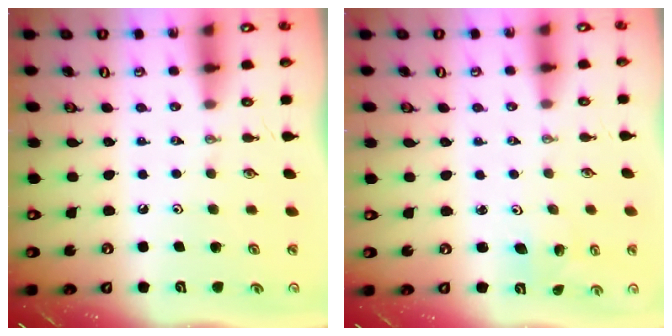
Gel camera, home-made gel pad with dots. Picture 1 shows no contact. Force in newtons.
{"total": 1.9, "press": 1.9, "slide": 0.1}